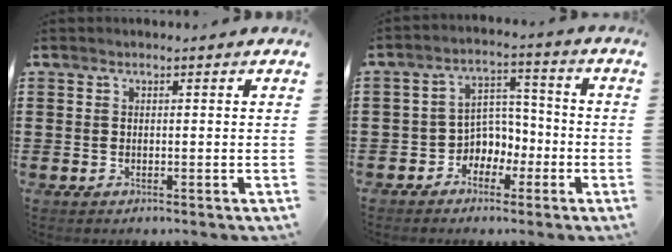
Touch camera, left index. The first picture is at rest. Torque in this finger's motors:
{"motor_torque": [0.02, 0.20, 0.20, 0.01]}